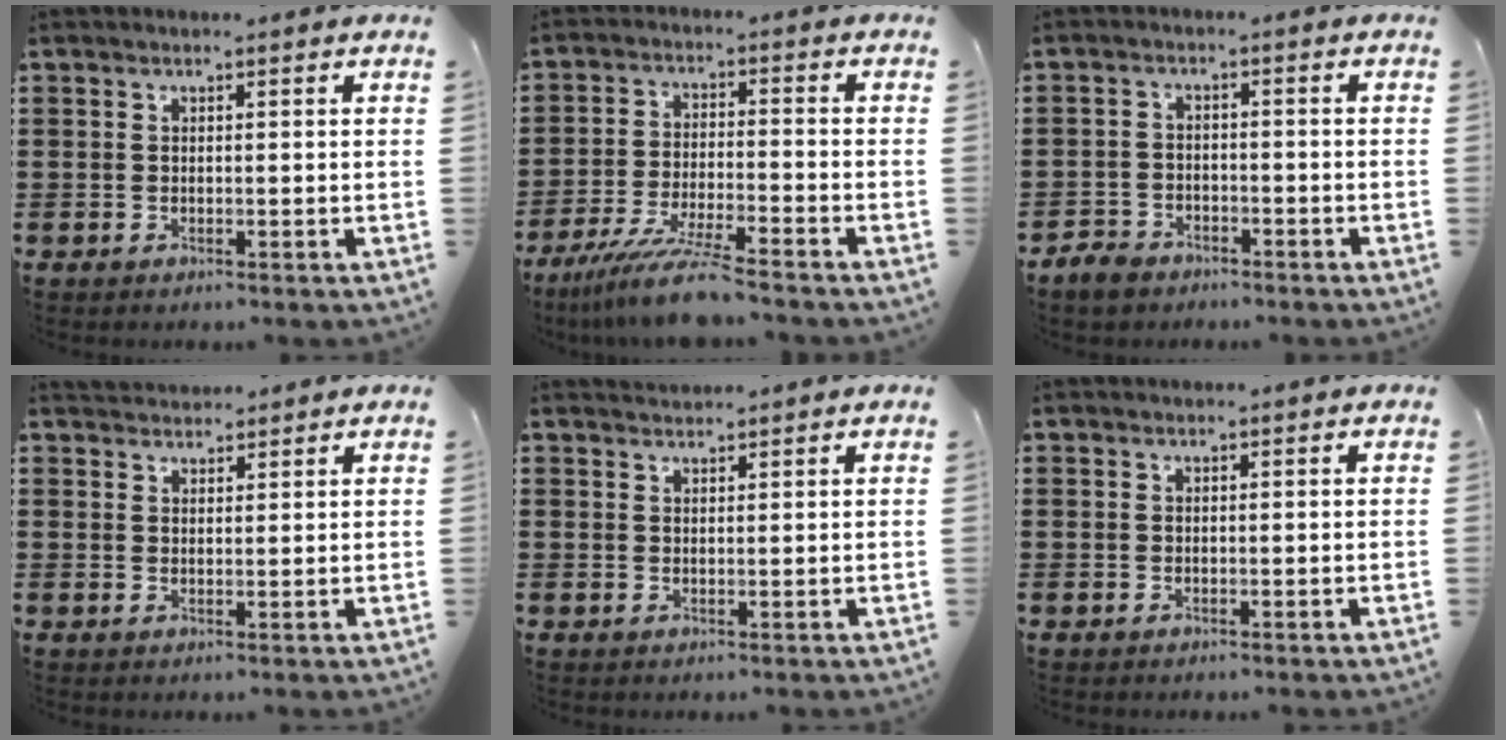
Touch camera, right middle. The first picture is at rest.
{"total": 8.9, "force": [-7.4, -0.2, 5.0], "torque": [-0.104, -0.011, -0.142]}
{"total": 2.9, "force": [-2.7, 1.0, 0.3], "torque": [-0.020, 0.001, -0.058]}
{"total": 2.0, "force": [2.0, 0.4, -0.3], "torque": [0.009, 0.000, 0.037]}
{"total": 1.3, "force": [1.3, 0.2, 0.0], "torque": [-0.003, 0.001, 0.024]}
{"total": 0.0}